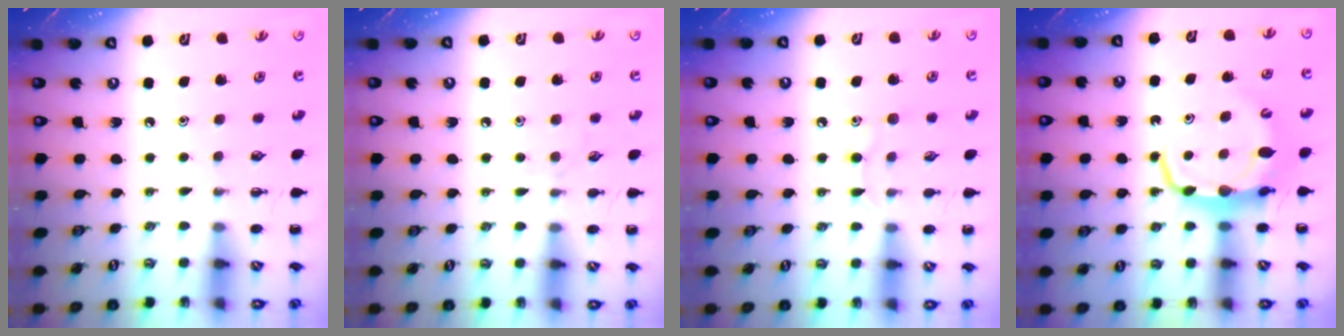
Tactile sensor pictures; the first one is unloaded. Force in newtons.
{"total": 2.5, "press": 2.3, "slide": 0.9}
{"total": 6.6, "press": 6.4, "slide": 1.3}
{"total": 7.4, "press": 7.3, "slide": 0.9}